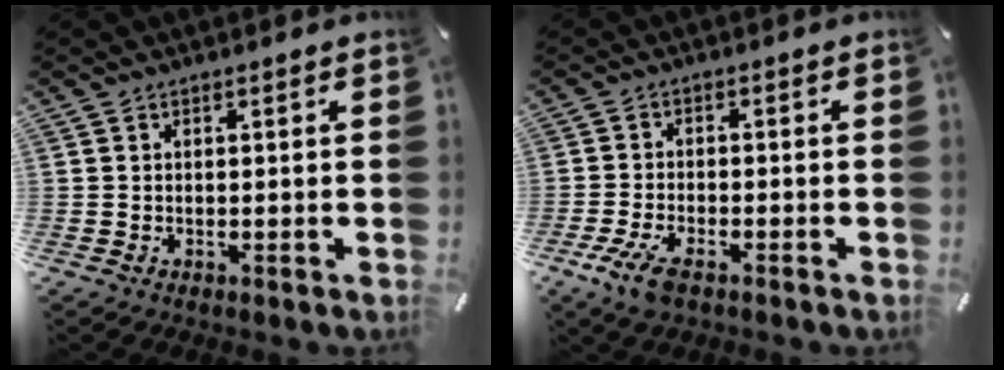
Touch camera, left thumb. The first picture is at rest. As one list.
[{"total": 5.9, "force": [-3.6, 2.4, 4.0], "torque": [-0.100, 0.002, -0.069]}]